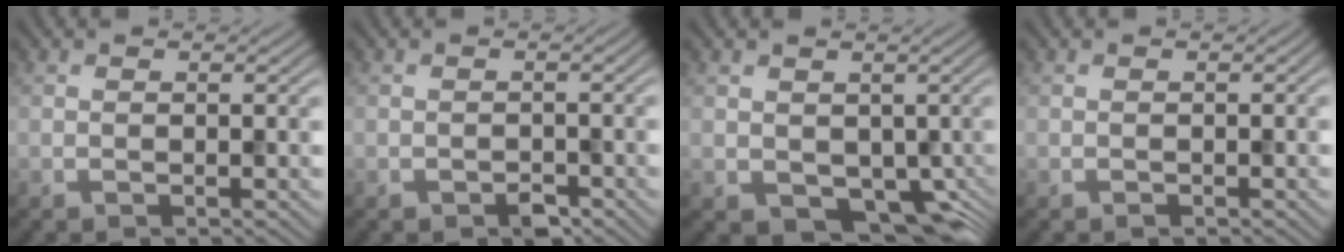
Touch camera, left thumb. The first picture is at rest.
{"total": 2.0, "force": [-1.2, 1.0, 1.2], "torque": [-0.020, -0.003, -0.020]}
{"total": 6.0, "force": [-0.7, 4.5, 3.9], "torque": [-0.077, -0.031, -0.003]}
{"total": 0.6, "force": [-0.3, 0.3, 0.4], "torque": [-0.005, 0.000, -0.003]}